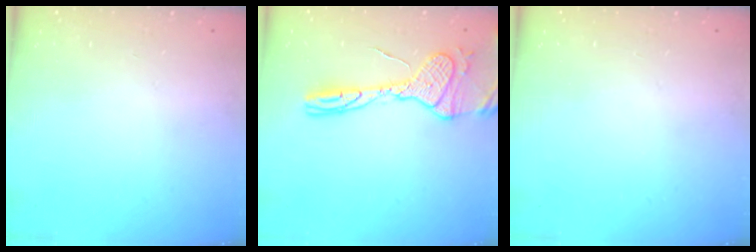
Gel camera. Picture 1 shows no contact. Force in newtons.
{"total": 15.3, "press": 15.2, "slide": 1.2}
{"total": 0.0}